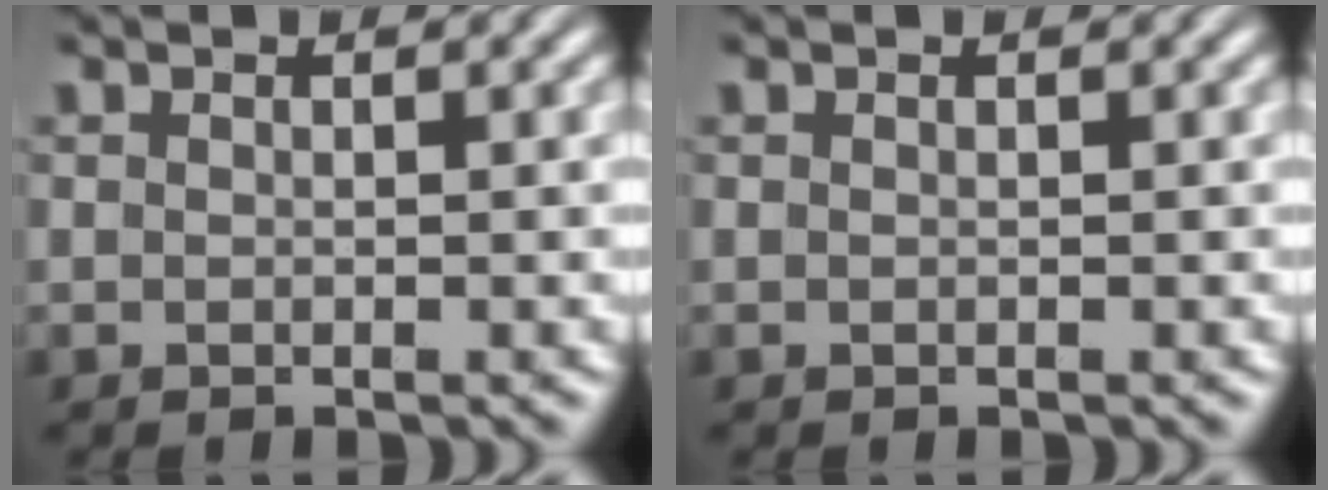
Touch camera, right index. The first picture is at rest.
{"total": 0.0}